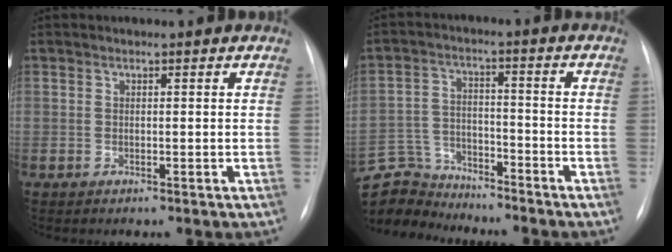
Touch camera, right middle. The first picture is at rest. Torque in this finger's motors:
{"motor_torque": [-0.01, -0.01, -0.02, -0.05]}